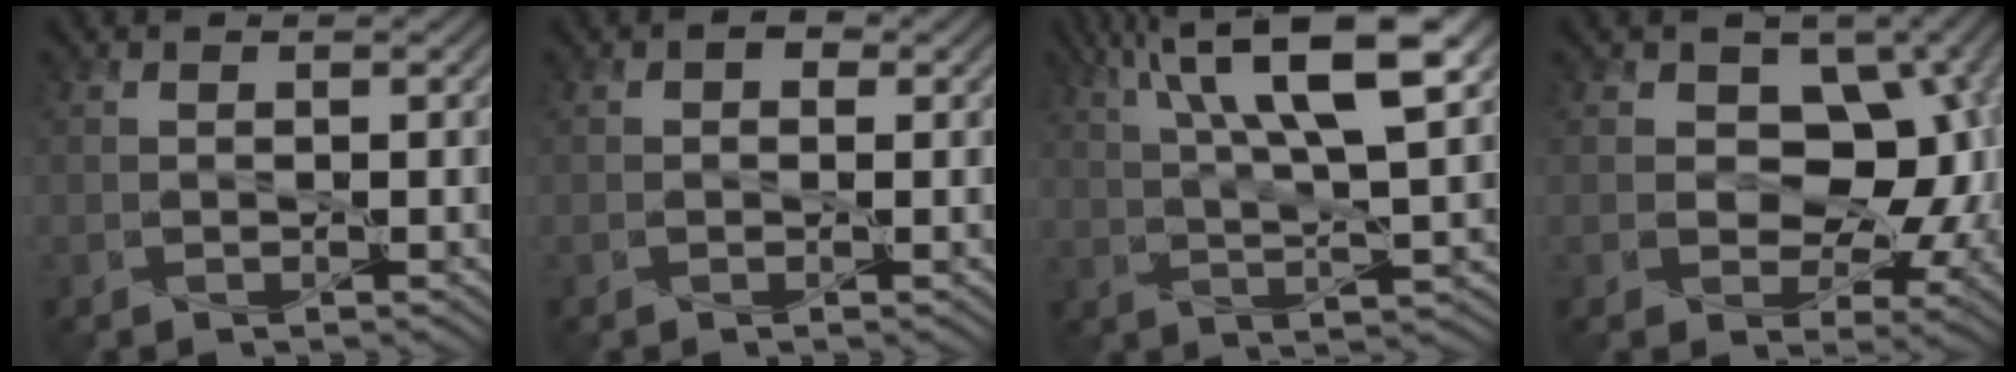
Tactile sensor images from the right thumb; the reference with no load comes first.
{"total": 1.2, "force": [0.2, 1.0, 0.7], "torque": [-0.008, -0.002, -0.005]}
{"total": 14.2, "force": [6.4, 3.7, 12.1], "torque": [-0.212, 0.006, 0.107]}
{"total": 11.1, "force": [1.3, 7.8, 7.7], "torque": [-0.104, -0.002, 0.015]}